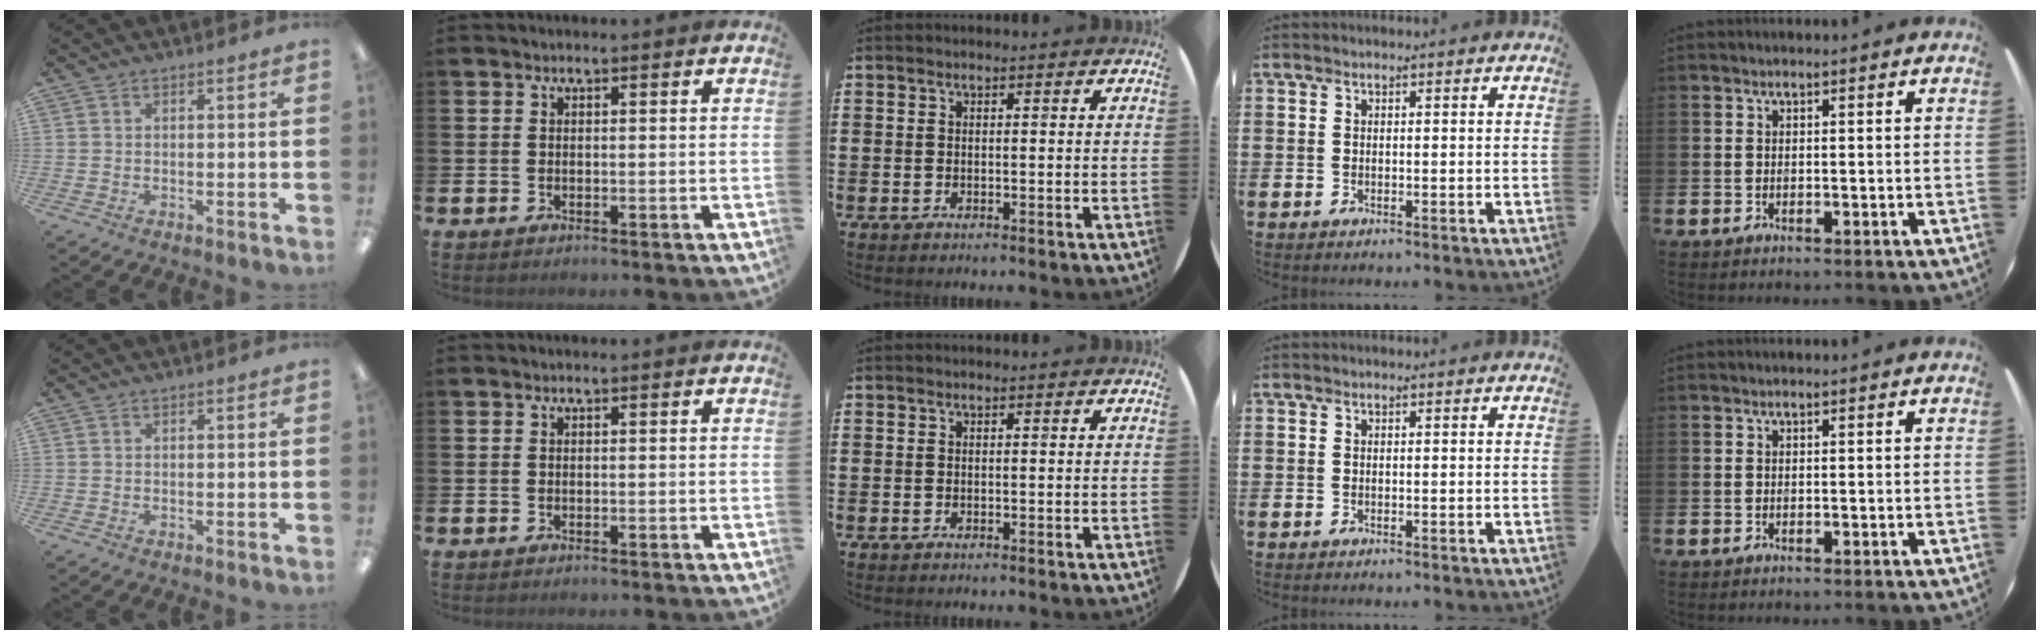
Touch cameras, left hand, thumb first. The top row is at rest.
{}